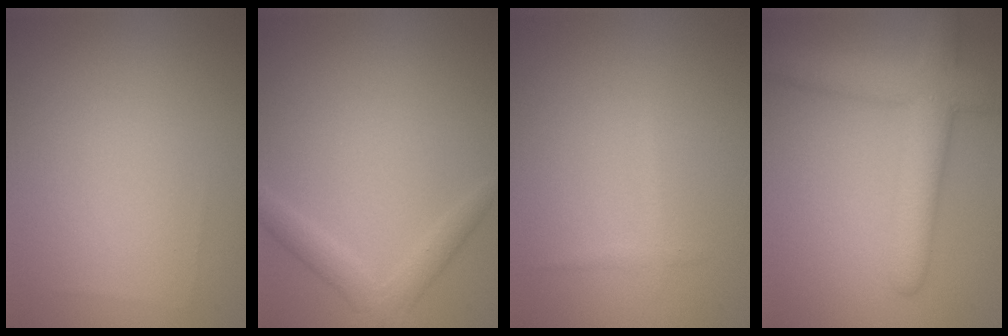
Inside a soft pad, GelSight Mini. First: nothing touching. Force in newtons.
{"total": 2.3, "press": 2.3, "slide": 0.2}
{"total": 0.8, "press": 0.8, "slide": 0.0}
{"total": 6.2, "press": 6.2, "slide": 0.3}